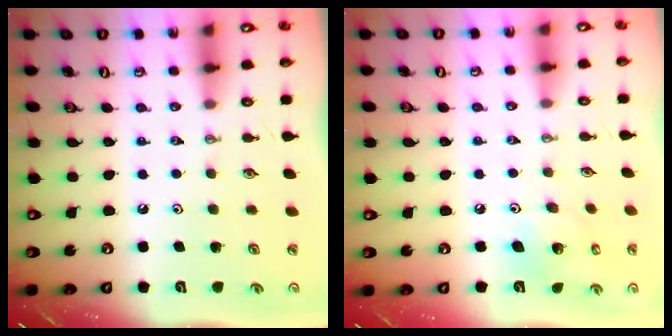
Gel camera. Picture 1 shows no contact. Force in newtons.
{"total": 7.9, "press": 7.9, "slide": 0.1}